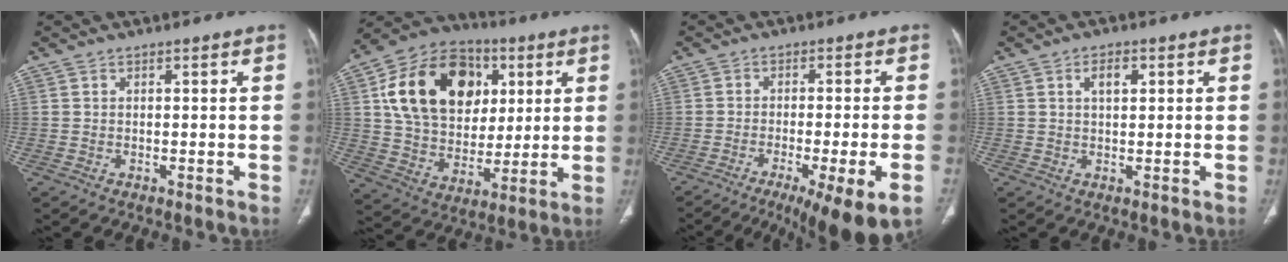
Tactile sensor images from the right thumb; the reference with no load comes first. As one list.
[{"total": 22.7, "force": [6.5, 16.6, 14.1], "torque": [-0.222, 0.002, 0.112]}, {"total": 13.8, "force": [-7.9, 1.5, 11.2], "torque": [-0.154, -0.002, -0.121]}, {"total": 3.3, "force": [1.2, 1.7, 2.6], "torque": [-0.040, 0.000, 0.021]}]